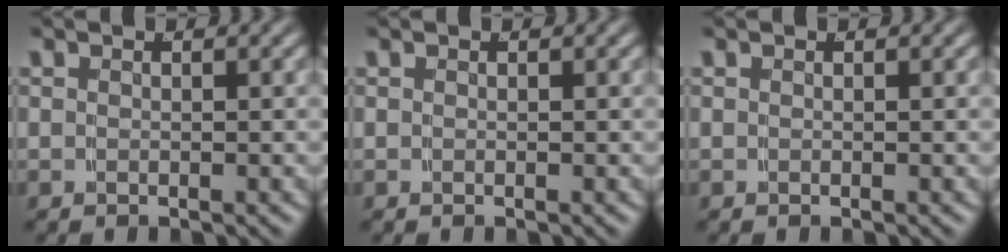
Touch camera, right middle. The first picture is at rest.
{"total": 0.0}
{"total": 0.0}